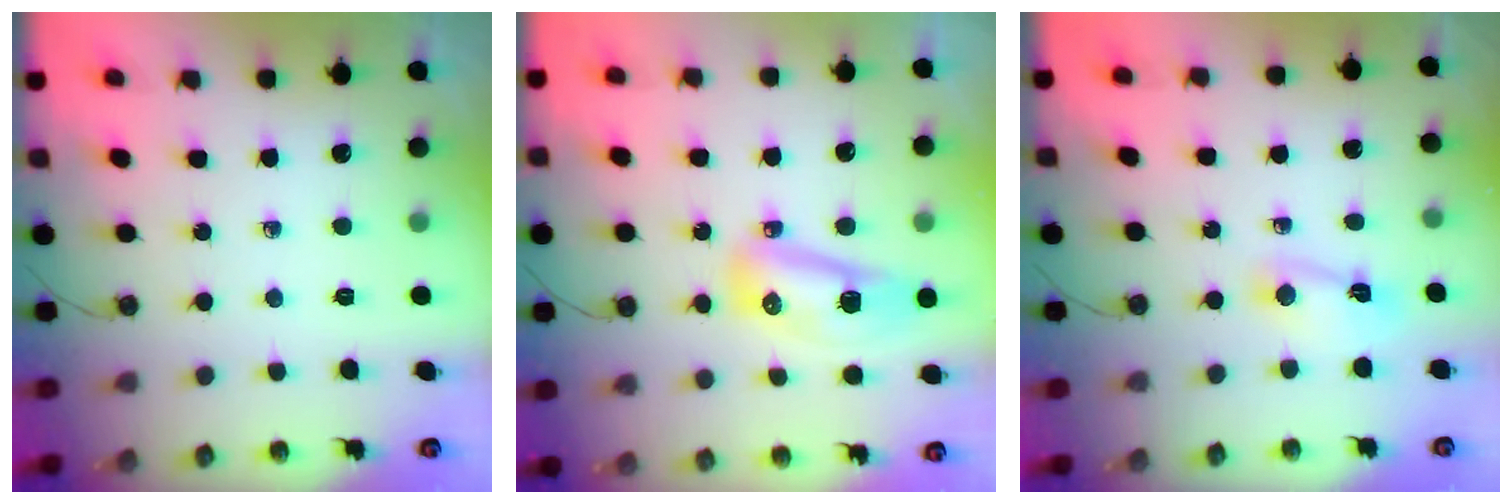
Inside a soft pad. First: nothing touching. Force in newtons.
{"total": 14.7, "press": 12.1, "slide": 8.3}
{"total": 3.0, "press": 3.0, "slide": 0.3}